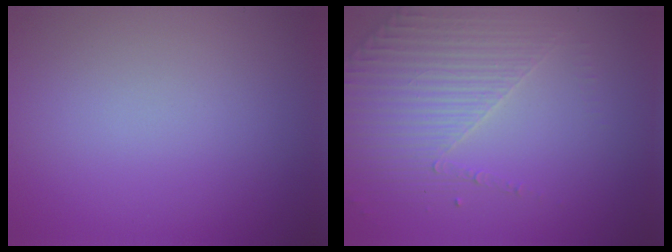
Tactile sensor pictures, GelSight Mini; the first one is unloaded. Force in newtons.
{"total": 4.4, "press": 3.2, "slide": 3.0}